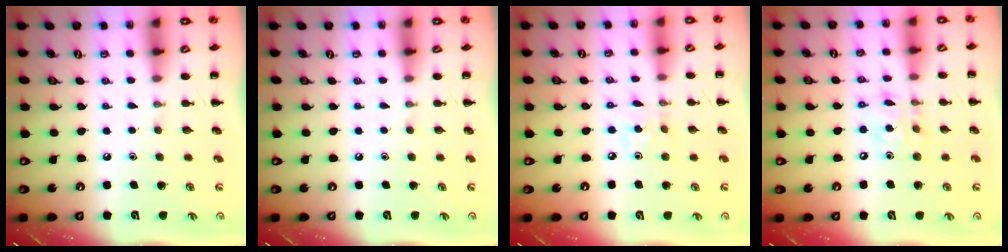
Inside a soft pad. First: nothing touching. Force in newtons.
{"total": 0.0}
{"total": 3.4, "press": 3.2, "slide": 1.1}
{"total": 10.8, "press": 10.5, "slide": 2.3}